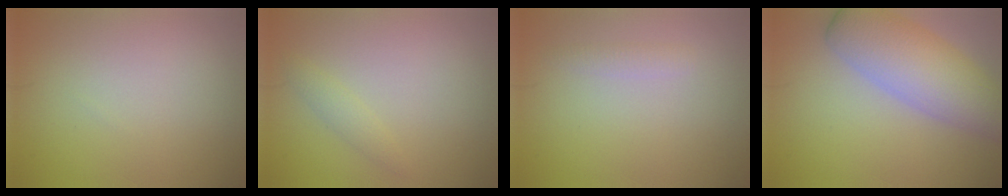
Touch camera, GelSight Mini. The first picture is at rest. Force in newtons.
{"total": 1.1, "press": 1.1, "slide": 0.1}
{"total": 0.9, "press": 0.9, "slide": 0.0}
{"total": 6.9, "press": 6.9, "slide": 0.3}